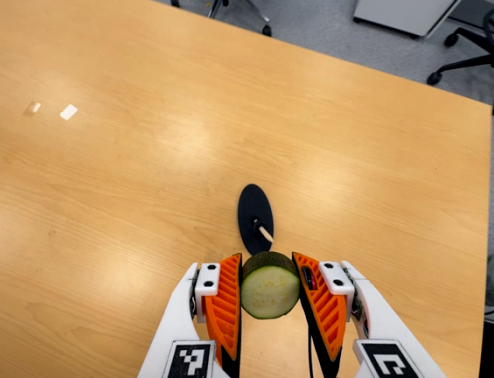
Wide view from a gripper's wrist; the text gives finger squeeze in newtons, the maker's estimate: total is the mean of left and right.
{"total": 10.9, "left": 9.5, "right": 12.2}